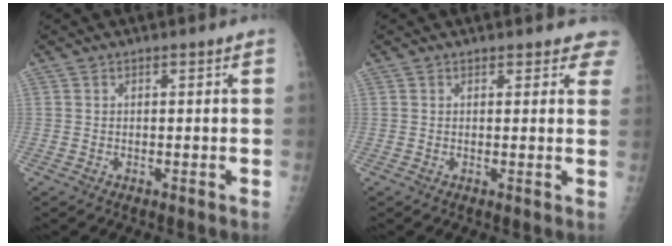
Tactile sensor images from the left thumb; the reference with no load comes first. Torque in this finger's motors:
{"motor_torque": [-0.38, -0.20, -0.10, -0.08, 0.08]}